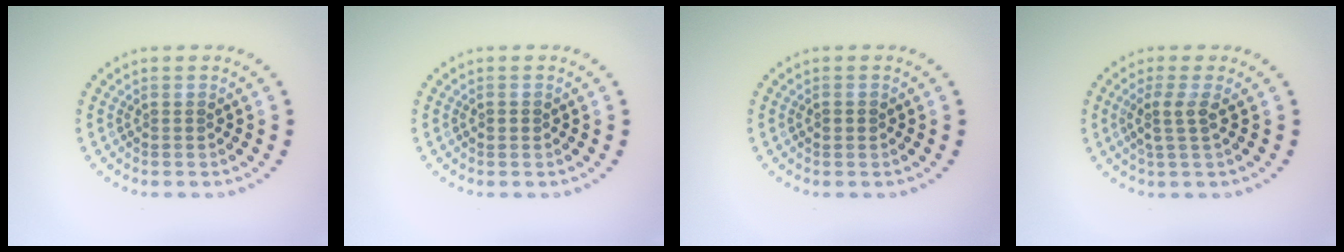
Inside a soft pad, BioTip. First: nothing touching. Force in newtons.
{"total": 1.0, "press": 0.9, "slide": 0.2}
{"total": 1.0, "press": 1.0, "slide": 0.0}
{"total": 2.1, "press": 1.7, "slide": 1.3}